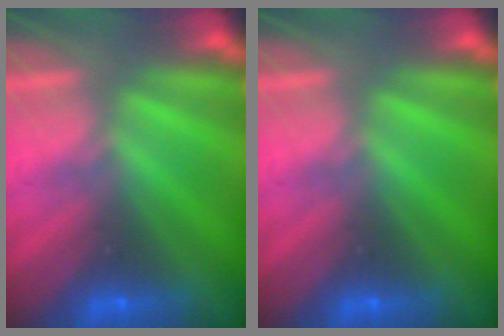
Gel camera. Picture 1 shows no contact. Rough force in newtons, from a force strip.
{"total": 0.0}